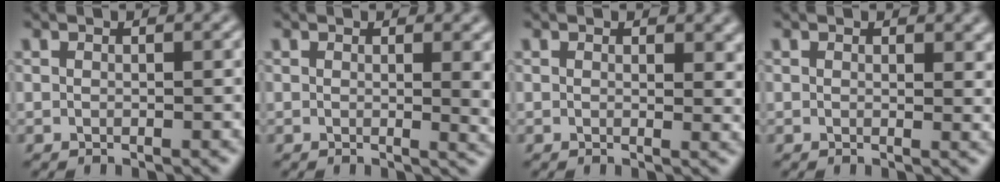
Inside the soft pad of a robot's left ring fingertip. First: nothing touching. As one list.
[{"total": 2.9, "force": [0.5, 1.0, 2.7], "torque": [-0.025, -0.001, 0.005]}, {"total": 1.9, "force": [0.7, 1.1, 1.4], "torque": [-0.013, -0.003, 0.008]}, {"total": 1.4, "force": [0.5, 0.9, 1.0], "torque": [-0.008, -0.003, 0.006]}]